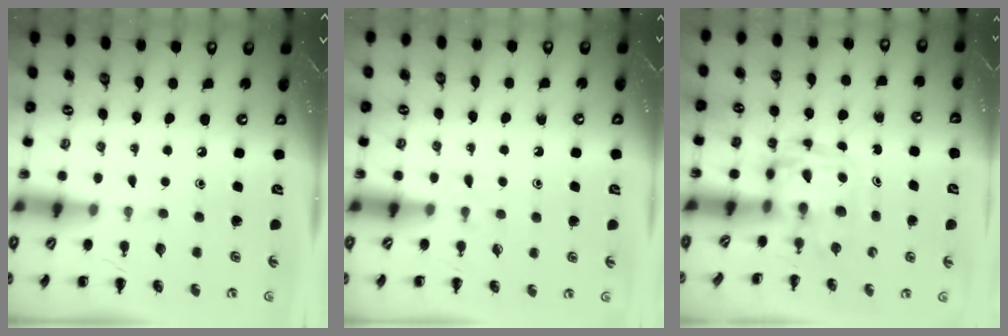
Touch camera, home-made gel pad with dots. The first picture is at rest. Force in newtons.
{"total": 2.9, "press": 2.6, "slide": 1.3}
{"total": 3.5, "press": 3.4, "slide": 0.7}